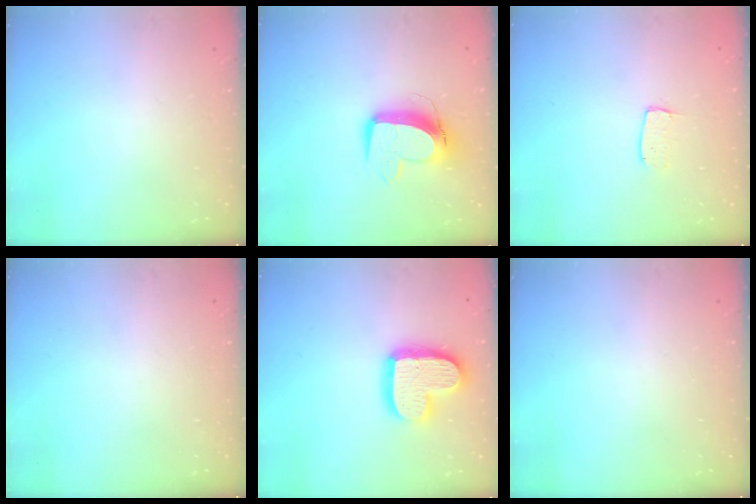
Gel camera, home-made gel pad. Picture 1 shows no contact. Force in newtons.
{"total": 12.1, "press": 12.0, "slide": 1.4}
{"total": 3.7, "press": 3.7, "slide": 0.3}
{"total": 0.0}
{"total": 16.7, "press": 16.6, "slide": 1.2}
{"total": 0.0}